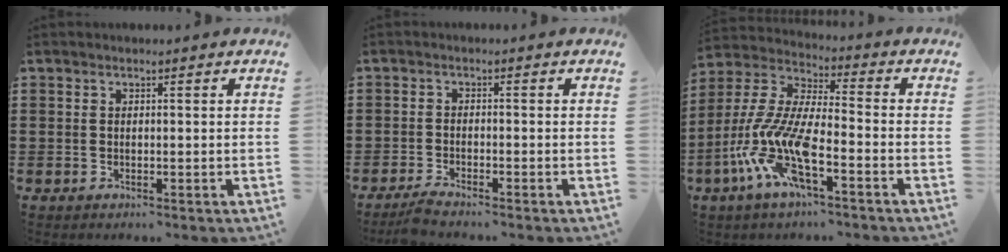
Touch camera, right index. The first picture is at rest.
{"total": 2.0, "force": [-2.0, -0.2, 0.5], "torque": [-0.015, -0.001, -0.040]}
{"total": 10.7, "force": [-6.3, 2.3, 8.4], "torque": [-0.226, -0.030, -0.139]}